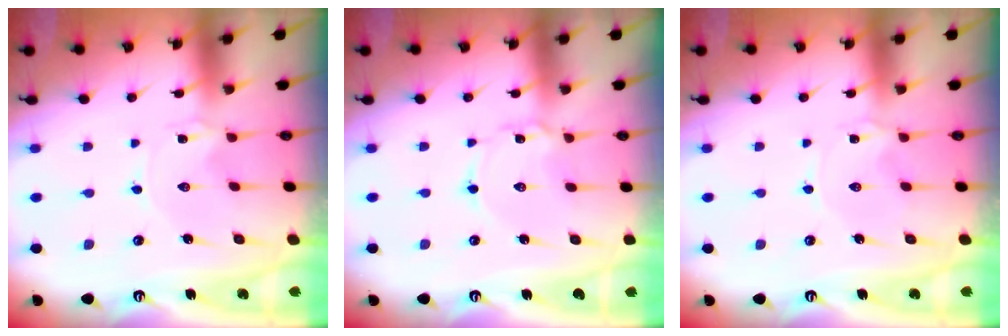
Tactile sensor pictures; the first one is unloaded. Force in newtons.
{"total": 2.4, "press": 2.4, "slide": 0.1}
{"total": 2.6, "press": 2.6, "slide": 0.4}